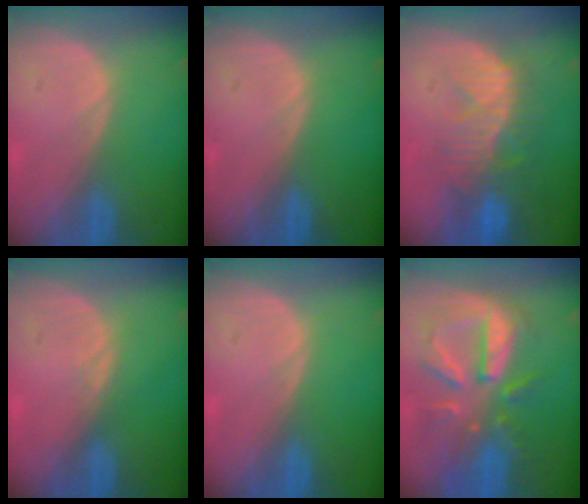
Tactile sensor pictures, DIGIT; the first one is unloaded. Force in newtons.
{"total": 0.0}
{"total": 10.1, "press": 8.9, "slide": 4.7}
{"total": 0.5, "press": 0.5, "slide": 0.1}
{"total": 0.0}
{"total": 10.6, "press": 9.3, "slide": 5.0}